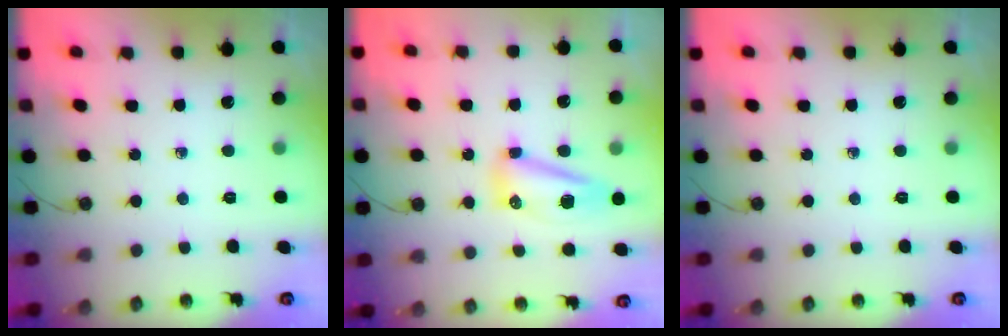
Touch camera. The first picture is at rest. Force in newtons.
{"total": 11.2, "press": 11.2, "slide": 1.0}
{"total": 0.0}